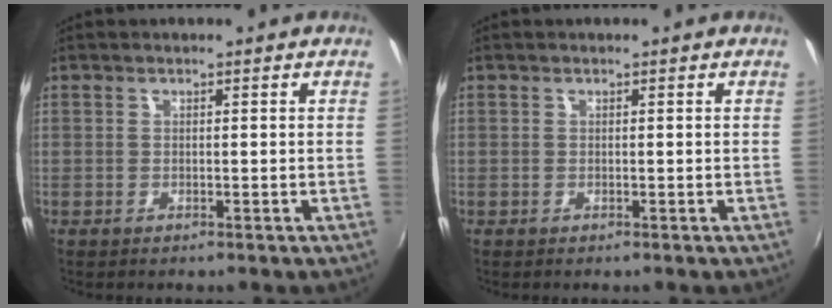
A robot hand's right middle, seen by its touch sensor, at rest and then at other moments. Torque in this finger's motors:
{"motor_torque": [0.00, 0.00, 0.00, 0.00]}